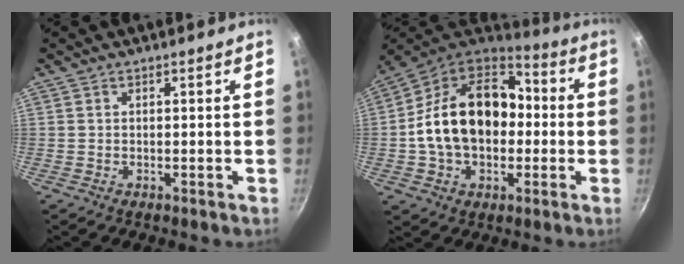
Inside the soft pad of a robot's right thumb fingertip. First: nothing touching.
{"total": 21.7, "force": [-0.4, 15.3, 15.4], "torque": [-0.240, 0.050, -0.013]}